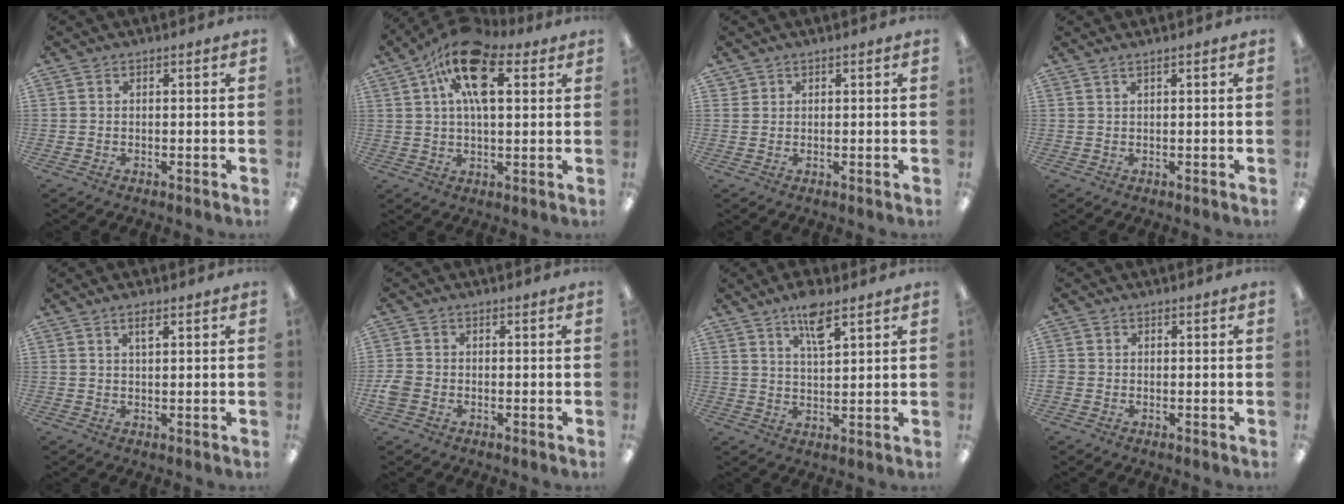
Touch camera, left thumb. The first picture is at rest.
{"total": 17.2, "force": [7.2, 8.6, 13.1], "torque": [-0.235, -0.011, 0.122]}
{"total": 1.1, "force": [0.8, 0.7, 0.0], "torque": [-0.002, 0.000, 0.015]}
{"total": 1.1, "force": [0.8, -0.1, 0.8], "torque": [-0.016, -0.001, 0.014]}
{"total": 2.3, "force": [1.4, 0.7, 1.7], "torque": [-0.030, 0.001, 0.022]}
{"total": 3.6, "force": [-1.2, 2.9, 1.9], "torque": [-0.034, 0.007, -0.021]}
{"total": 6.8, "force": [4.7, 1.8, 4.5], "torque": [-0.077, -0.018, 0.078]}
{"total": 1.6, "force": [-0.4, 1.4, 0.5], "torque": [-0.007, 0.003, -0.008]}